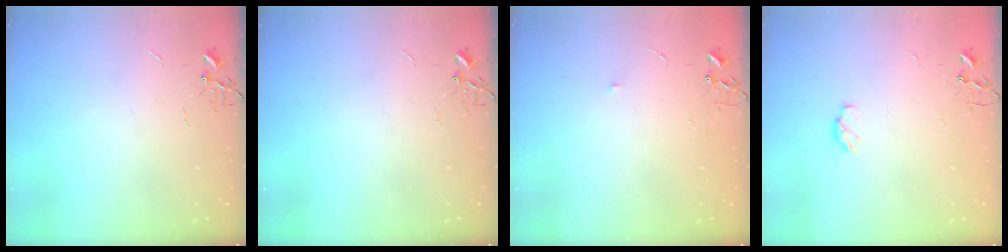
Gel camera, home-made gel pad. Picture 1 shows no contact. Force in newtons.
{"total": 0.0}
{"total": 3.9, "press": 3.7, "slide": 1.1}
{"total": 4.6, "press": 4.6, "slide": 0.6}